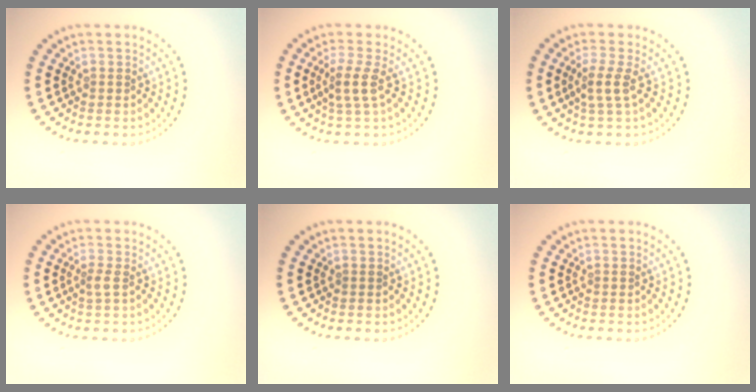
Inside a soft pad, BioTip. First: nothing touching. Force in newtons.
{"total": 2.2, "press": 1.7, "slide": 1.4}
{"total": 2.2, "press": 1.7, "slide": 1.4}
{"total": 0.9, "press": 0.7, "slide": 0.5}
{"total": 0.0}
{"total": 0.0}